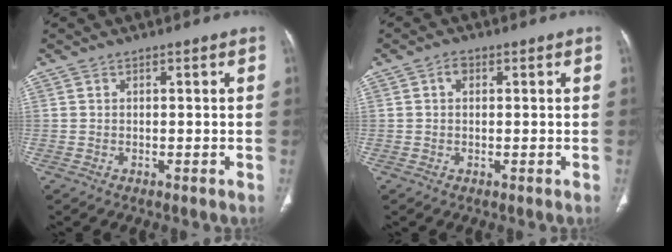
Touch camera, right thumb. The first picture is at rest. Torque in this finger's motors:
{"motor_torque": [1.15, 0.99, 0.00, -0.44, -0.02]}